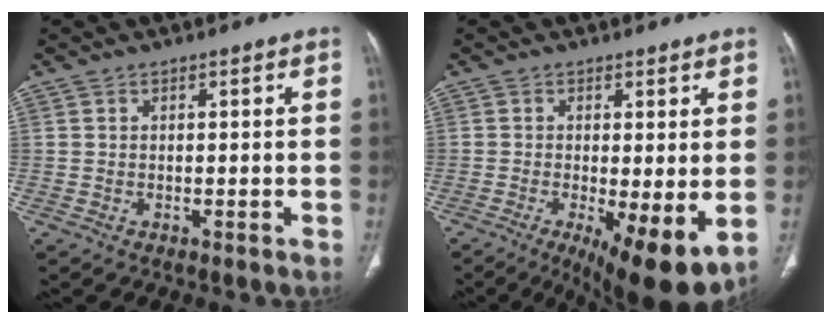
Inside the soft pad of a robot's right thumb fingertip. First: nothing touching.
{"total": 11.0, "force": [-2.7, 3.2, 10.2], "torque": [-0.156, -0.027, -0.034]}